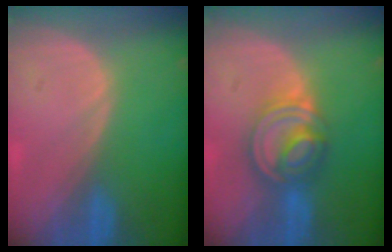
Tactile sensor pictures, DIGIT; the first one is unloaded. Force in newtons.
{"total": 7.7, "press": 6.7, "slide": 3.8}